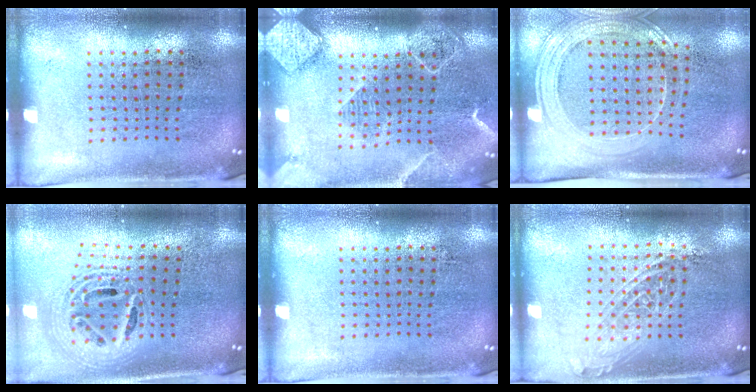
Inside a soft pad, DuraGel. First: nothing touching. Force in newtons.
{"total": 2.0, "press": 1.8, "slide": 0.8}
{"total": 1.9, "press": 1.7, "slide": 1.0}
{"total": 2.3, "press": 1.8, "slide": 1.6}
{"total": 0.0}
{"total": 1.6, "press": 1.3, "slide": 0.9}